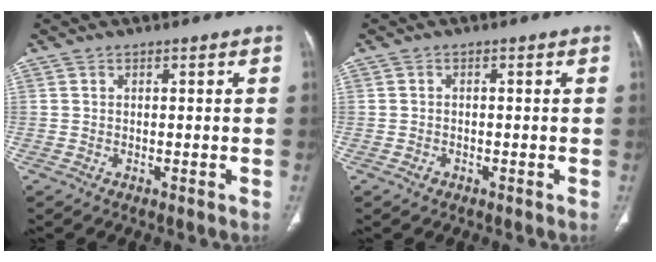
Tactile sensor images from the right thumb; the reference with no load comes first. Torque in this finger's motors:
{"motor_torque": [-0.17, 0.29, -0.25, 0.12, 0.03]}